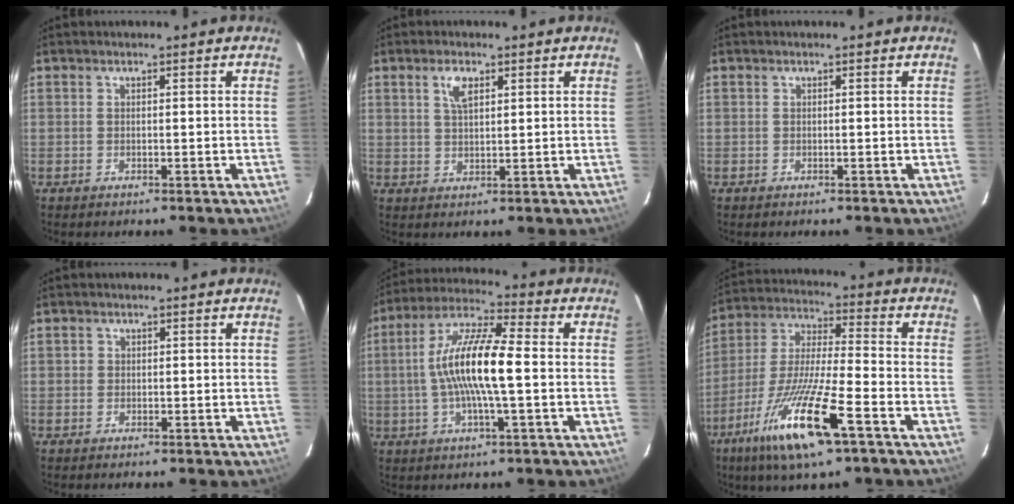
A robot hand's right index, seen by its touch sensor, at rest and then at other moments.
{"total": 3.7, "force": [1.8, 1.6, 2.8], "torque": [-0.052, 0.006, 0.034]}
{"total": 0.0}
{"total": 0.9, "force": [0.0, 0.9, 0.0], "torque": [0.002, 0.002, -0.002]}
{"total": 13.5, "force": [-0.6, 2.2, 13.3], "torque": [-0.258, 0.012, -0.021]}
{"total": 18.3, "force": [-9.8, 2.6, 15.2], "torque": [-0.312, -0.040, -0.187]}